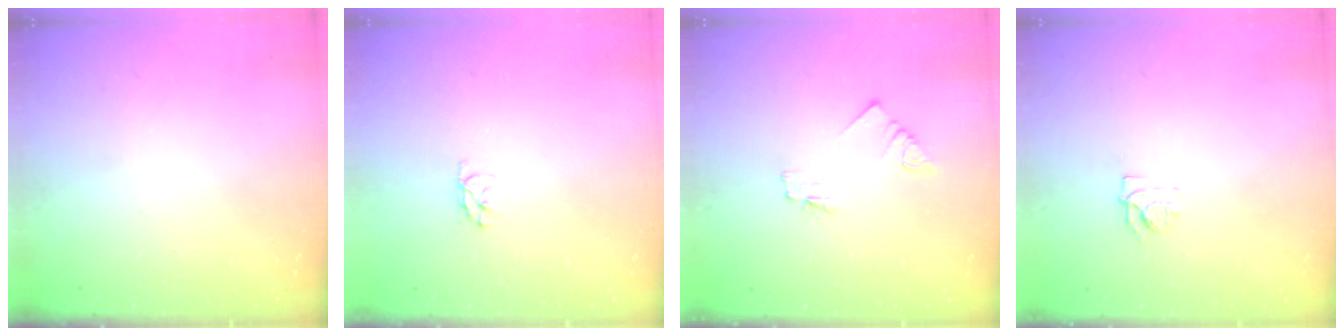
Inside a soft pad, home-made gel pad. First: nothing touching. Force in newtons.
{"total": 2.9, "press": 2.9, "slide": 0.3}
{"total": 1.2, "press": 1.2, "slide": 0.1}
{"total": 6.2, "press": 6.1, "slide": 0.7}